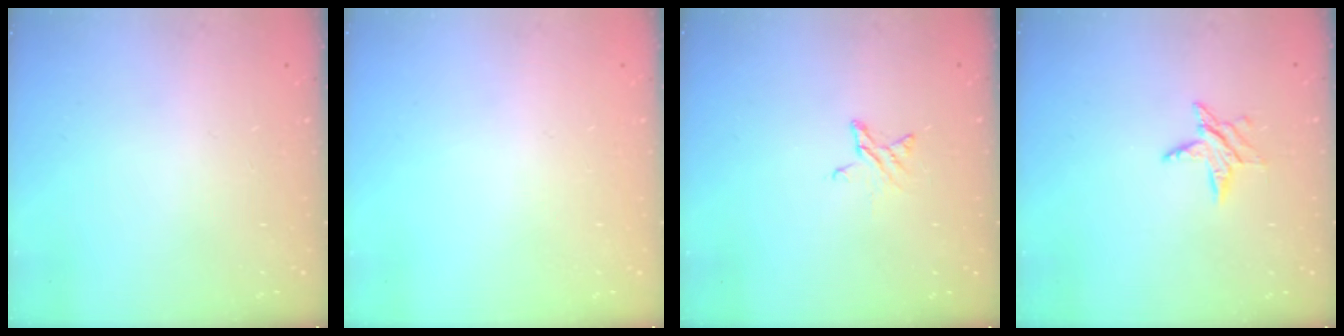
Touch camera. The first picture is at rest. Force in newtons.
{"total": 0.0}
{"total": 2.9, "press": 2.9, "slide": 0.3}
{"total": 5.7, "press": 5.7, "slide": 0.3}